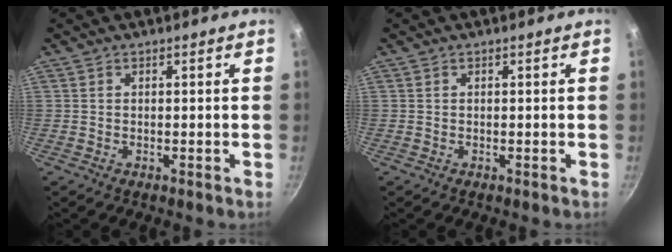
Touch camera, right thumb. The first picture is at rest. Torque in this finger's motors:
{"motor_torque": [0.00, 0.00, 0.00, 0.00, 0.00]}